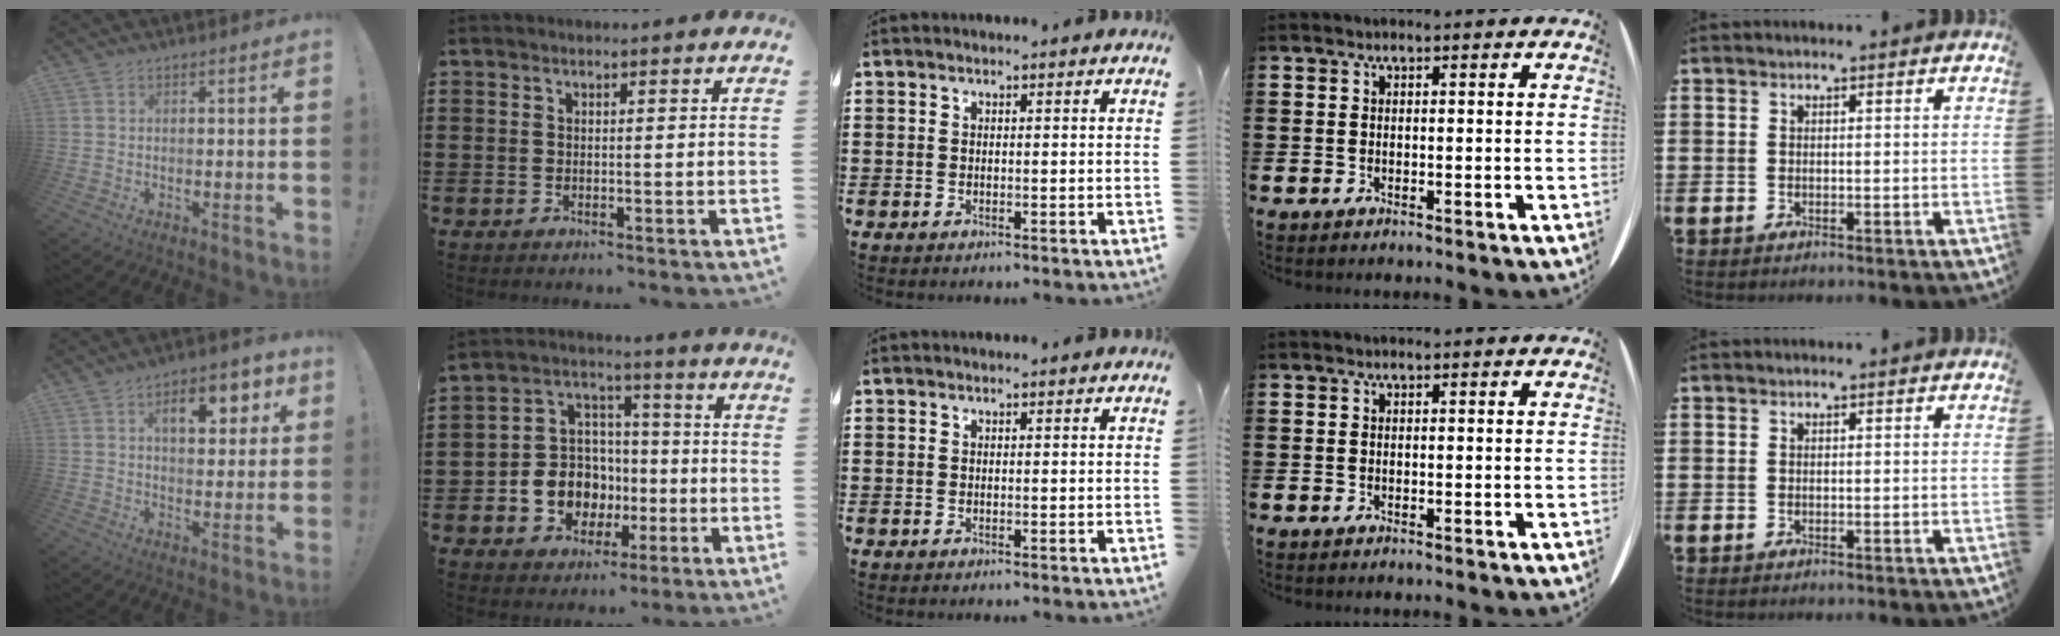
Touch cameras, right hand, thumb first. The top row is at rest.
{"thumb": {"total": 10.5, "force": [4.1, 5.6, 7.9], "torque": [-0.102, -0.008, 0.065]}, "index": {"total": 8.5, "force": [-2.3, 7.8, 2.6], "torque": [-0.074, 0.007, -0.038]}}